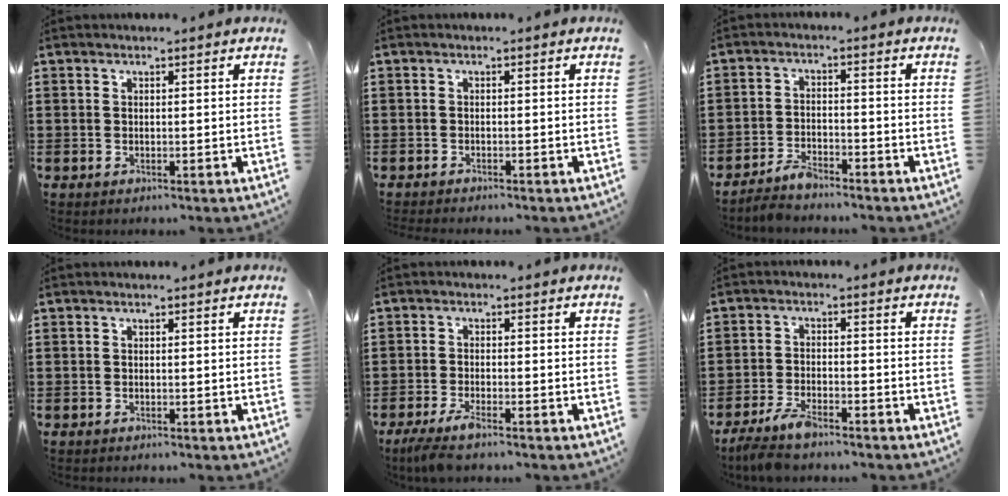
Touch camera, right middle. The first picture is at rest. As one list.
[{"total": 0.7, "force": [-0.7, -0.1, 0.0], "torque": [-0.003, -0.003, -0.014]}, {"total": 3.5, "force": [-3.3, 0.6, 0.8], "torque": [-0.025, 0.003, -0.070]}, {"total": 0.0}, {"total": 3.3, "force": [-2.6, 0.2, 2.0], "torque": [-0.049, -0.009, -0.051]}, {"total": 4.3, "force": [-3.8, 0.8, 1.9], "torque": [-0.054, -0.007, -0.080]}]